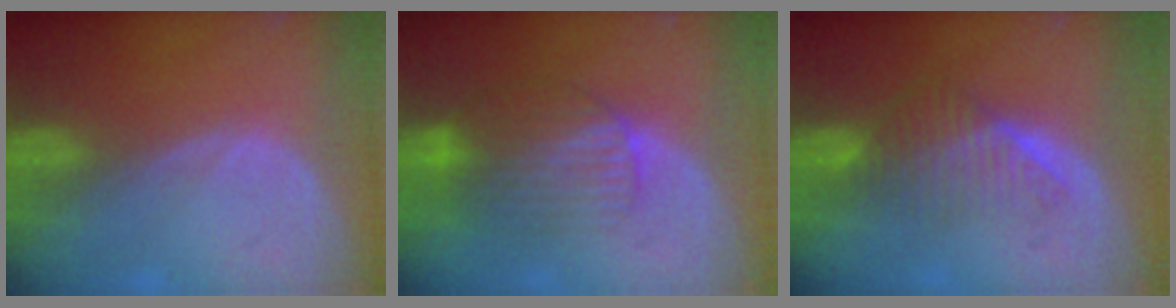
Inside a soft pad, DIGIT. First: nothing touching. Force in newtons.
{"total": 7.5, "press": 7.2, "slide": 2.1}
{"total": 6.5, "press": 5.5, "slide": 3.4}